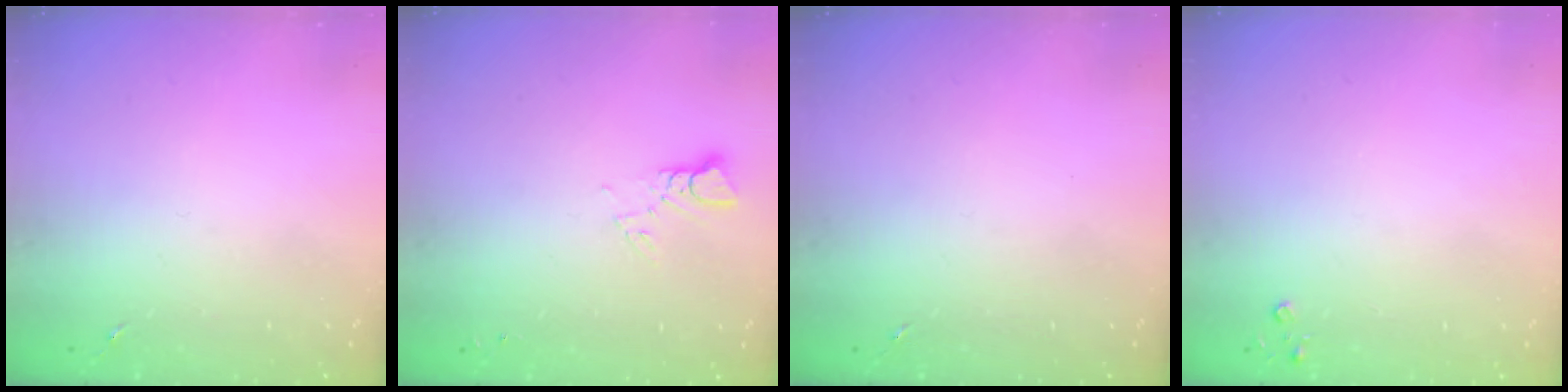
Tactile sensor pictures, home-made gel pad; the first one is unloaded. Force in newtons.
{"total": 2.9, "press": 2.9, "slide": 0.2}
{"total": 0.0}
{"total": 2.6, "press": 2.6, "slide": 0.3}